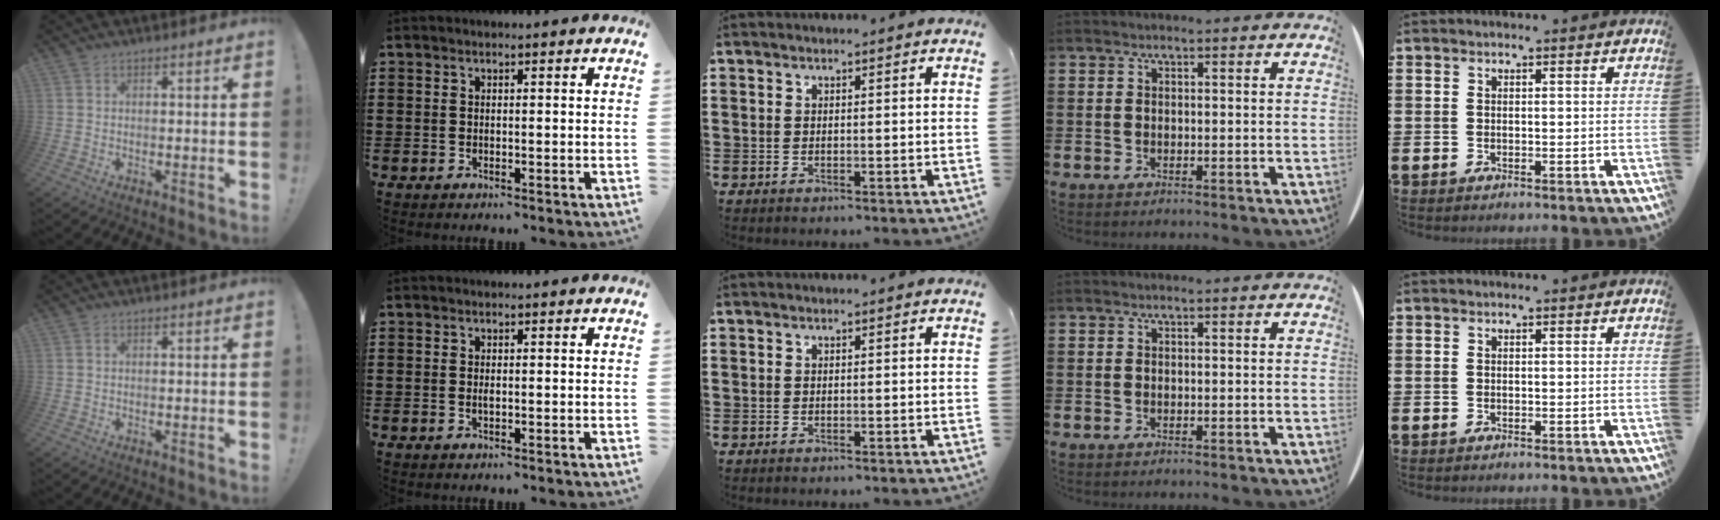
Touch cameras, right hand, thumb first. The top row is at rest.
{"index": {"total": 0.7, "force": [0.0, 0.3, 0.6], "torque": [-0.013, -0.002, 0.000]}}